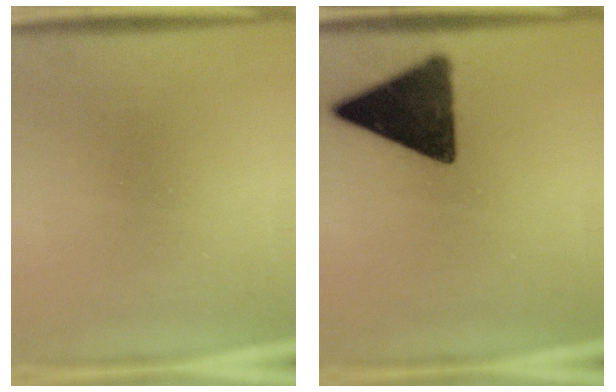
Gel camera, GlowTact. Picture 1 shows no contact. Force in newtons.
{"total": 13.9}